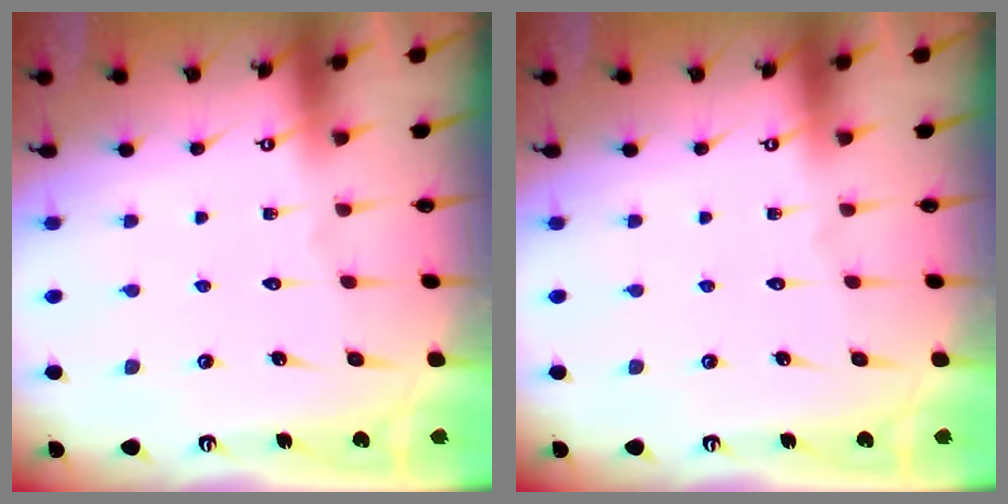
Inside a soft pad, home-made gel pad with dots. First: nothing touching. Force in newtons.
{"total": 0.0}